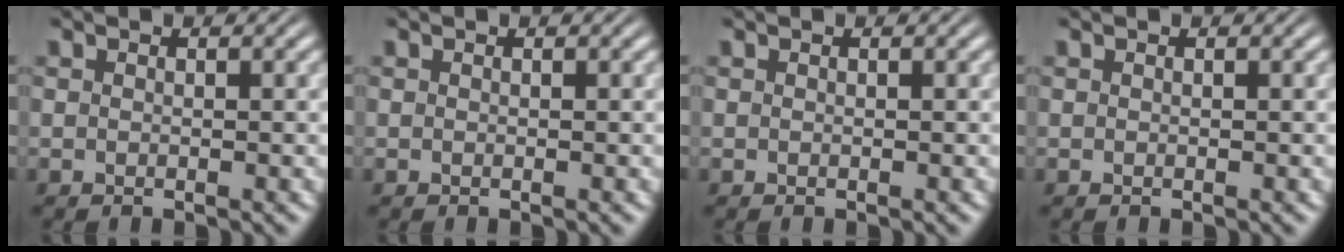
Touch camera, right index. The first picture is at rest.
{"total": 0.0}
{"total": 0.0}
{"total": 0.0}